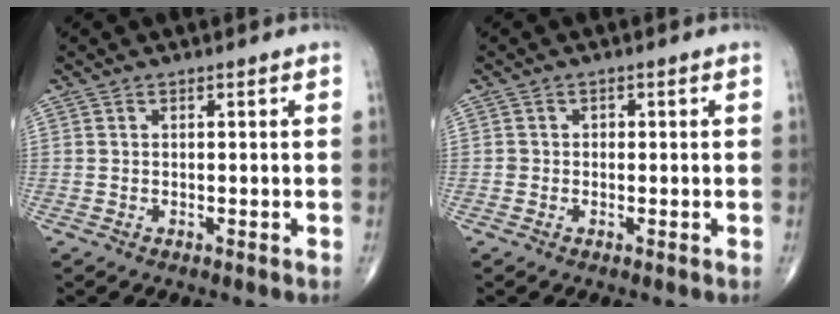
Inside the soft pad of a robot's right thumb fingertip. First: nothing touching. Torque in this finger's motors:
{"motor_torque": [-0.05, 0.18, 0.32, -0.09, -0.01]}